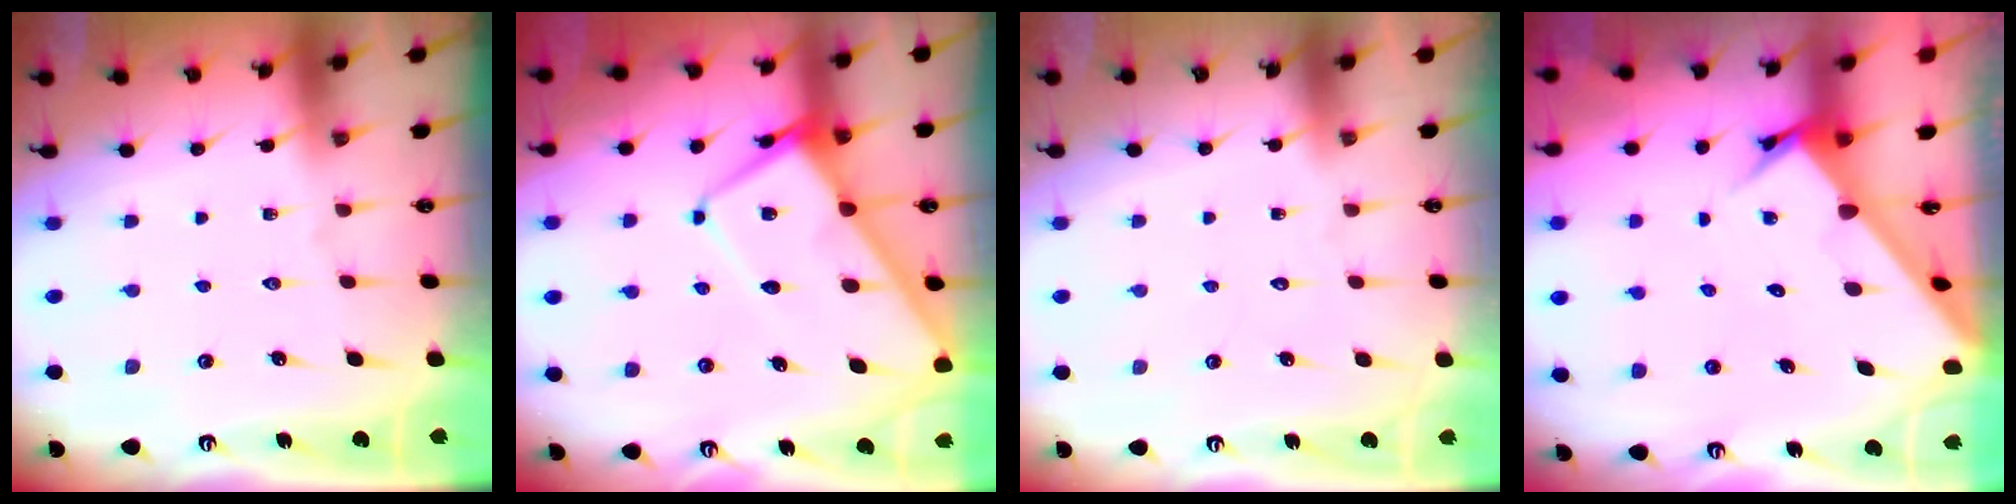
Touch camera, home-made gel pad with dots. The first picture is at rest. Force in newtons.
{"total": 11.1, "press": 11.0, "slide": 1.2}
{"total": 1.7, "press": 1.7, "slide": 0.1}
{"total": 2.9, "press": 2.9, "slide": 0.2}